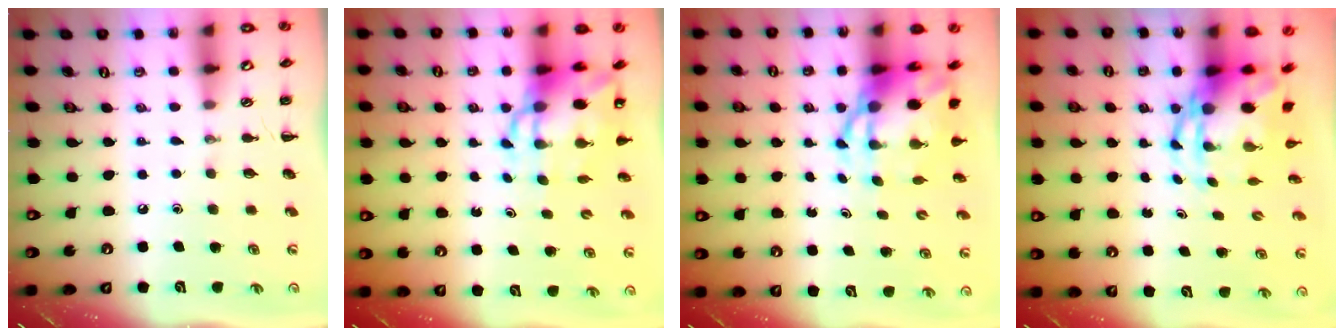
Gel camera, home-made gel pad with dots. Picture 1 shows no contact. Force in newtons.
{"total": 8.6, "press": 8.3, "slide": 2.3}
{"total": 8.2, "press": 7.9, "slide": 2.0}
{"total": 6.7, "press": 6.4, "slide": 1.9}